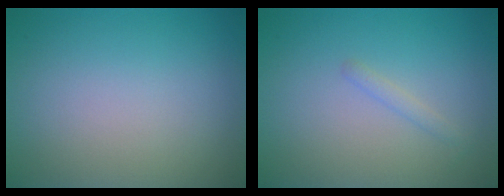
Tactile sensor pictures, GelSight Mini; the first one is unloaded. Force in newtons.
{"total": 0.9, "press": 0.9, "slide": 0.0}